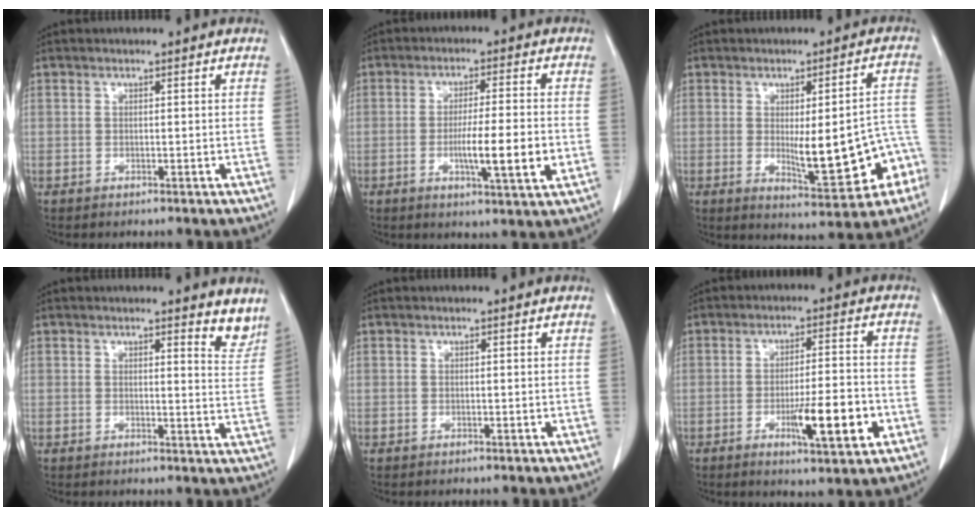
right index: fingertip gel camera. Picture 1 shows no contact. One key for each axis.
{"total": 9.1, "fx": -2.2, "fy": 0.2, "fz": 8.8, "tx": -0.144, "ty": -0.011, "tz": -0.037}
{"total": 13.8, "fx": -3.8, "fy": 3.0, "fz": 12.9, "tx": -0.146, "ty": 0.015, "tz": -0.035}
{"total": 4.2, "fx": 3.7, "fy": 0.9, "fz": 1.8, "tx": -0.013, "ty": -0.028, "tz": 0.028}
{"total": 0.0}
{"total": 9.8, "fx": -3.6, "fy": 1.2, "fz": 9.1, "tx": -0.138, "ty": -0.008, "tz": -0.054}